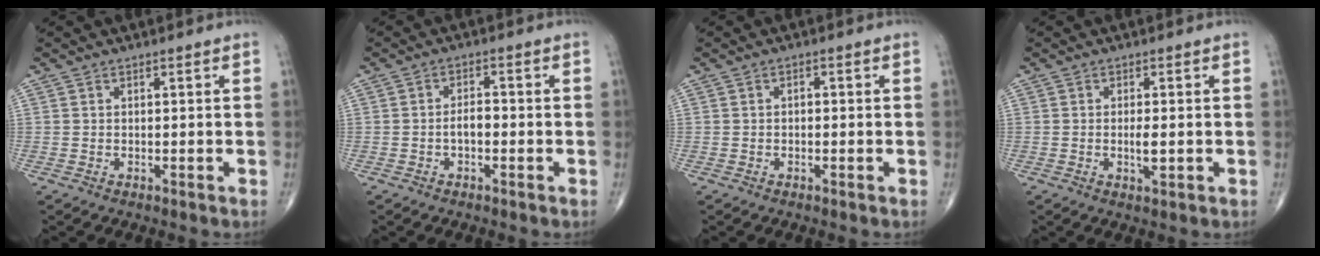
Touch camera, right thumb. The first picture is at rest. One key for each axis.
{"total": 2.7, "fx": -0.8, "fy": 1.3, "fz": 2.1, "tx": -0.031, "ty": 0.013, "tz": -0.017}
{"total": 0.8, "fx": -0.2, "fy": 0.5, "fz": 0.5, "tx": -0.003, "ty": 0.003, "tz": -0.006}
{"total": 2.6, "fx": -0.3, "fy": 0.7, "fz": 2.5, "tx": -0.048, "ty": -0.004, "tz": -0.006}